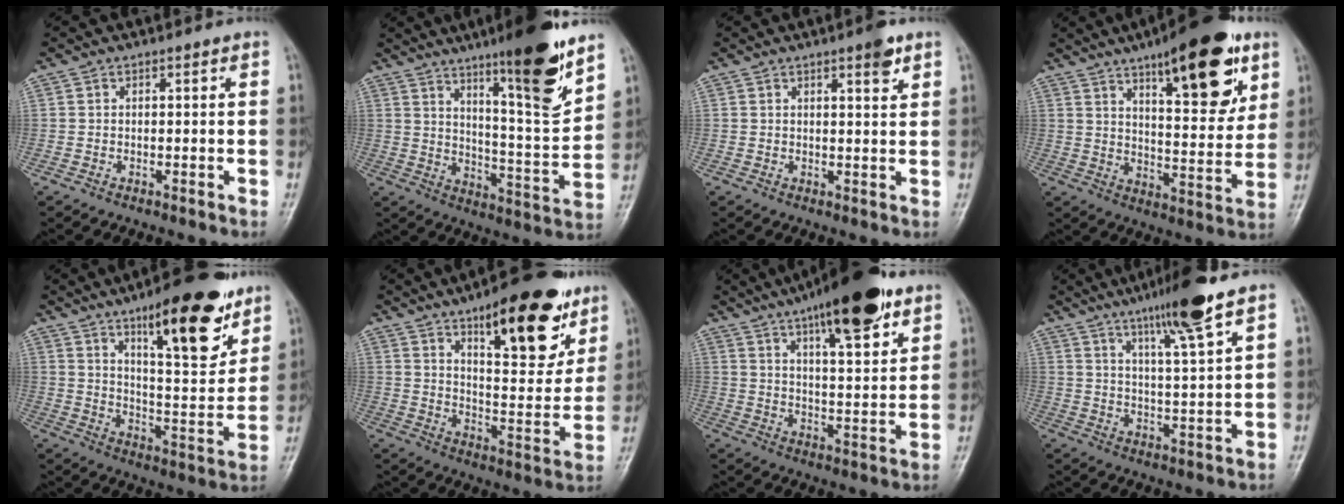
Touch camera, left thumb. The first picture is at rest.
{"total": 16.4, "force": [10.8, 1.9, 12.1], "torque": [-0.165, -0.074, 0.173]}
{"total": 3.3, "force": [2.1, 0.7, 2.5], "torque": [-0.030, -0.011, 0.028]}
{"total": 20.1, "force": [10.8, 6.8, 15.5], "torque": [-0.186, -0.047, 0.160]}
{"total": 18.8, "force": [11.5, 5.5, 13.8], "torque": [-0.167, -0.066, 0.182]}
{"total": 20.2, "force": [11.9, 7.2, 14.6], "torque": [-0.164, -0.061, 0.181]}
{"total": 18.6, "force": [11.5, 5.1, 13.7], "torque": [-0.187, -0.043, 0.180]}
{"total": 11.3, "force": [7.4, 0.0, 8.5], "torque": [-0.142, -0.034, 0.125]}